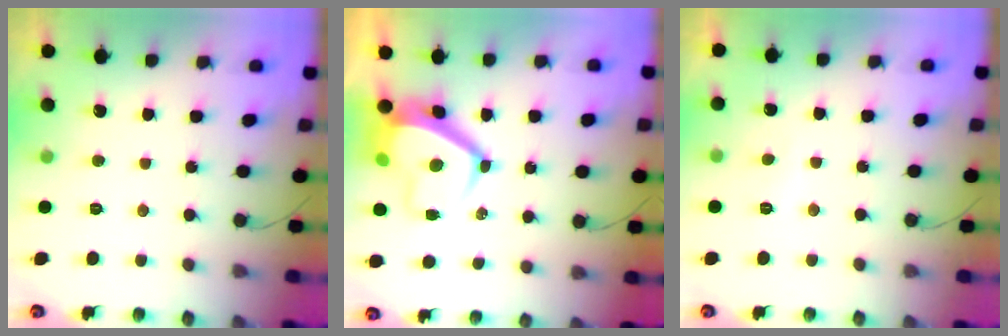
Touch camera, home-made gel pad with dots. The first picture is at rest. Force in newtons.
{"total": 9.8, "press": 9.7, "slide": 1.2}
{"total": 0.0}